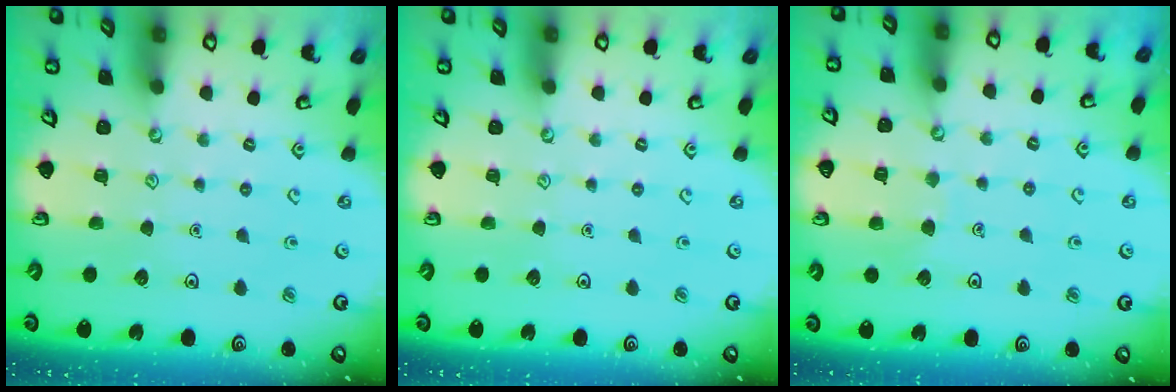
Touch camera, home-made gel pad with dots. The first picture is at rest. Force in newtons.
{"total": 0.0}
{"total": 5.3, "press": 5.3, "slide": 0.5}